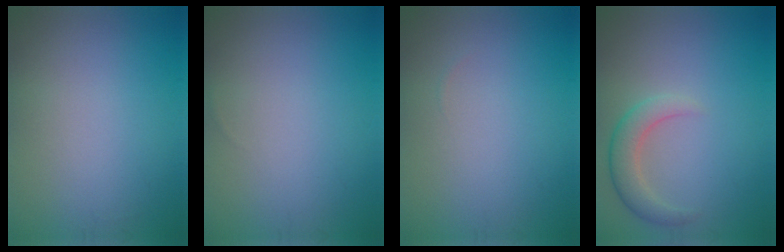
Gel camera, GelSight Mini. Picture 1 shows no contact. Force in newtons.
{"total": 0.0}
{"total": 0.0}
{"total": 2.8, "press": 2.8, "slide": 0.1}